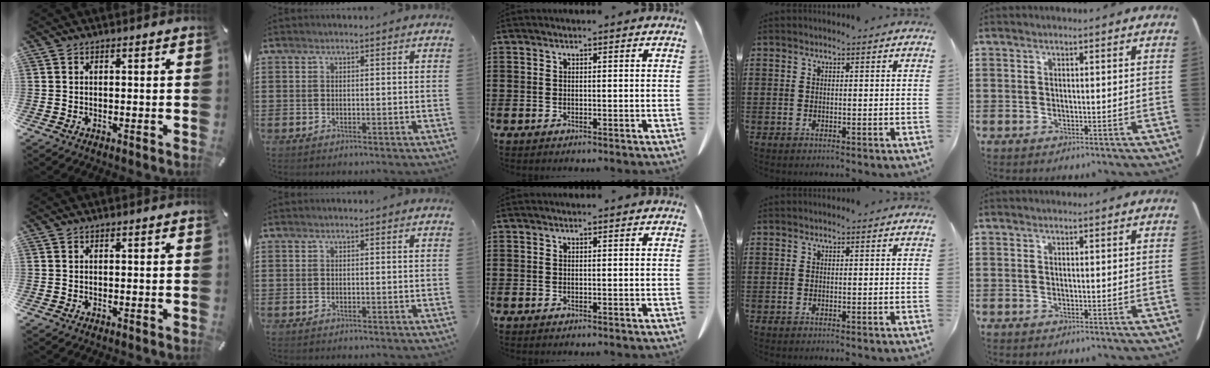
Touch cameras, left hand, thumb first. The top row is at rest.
{}